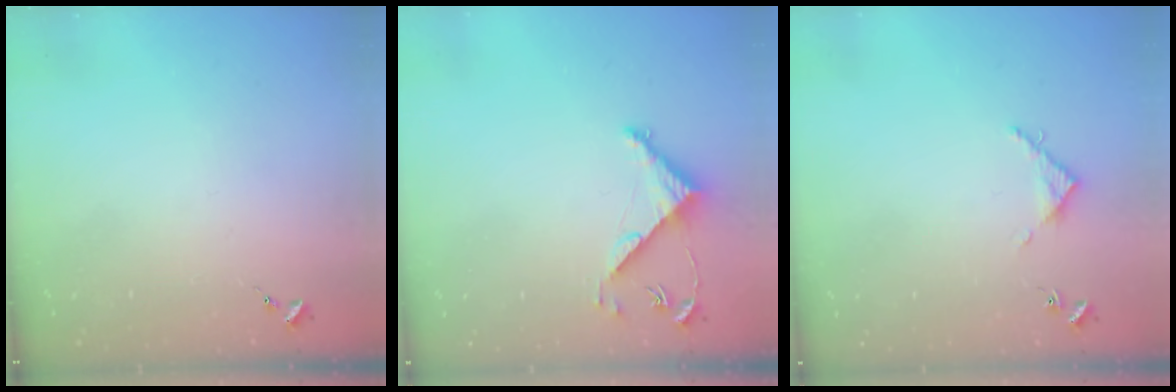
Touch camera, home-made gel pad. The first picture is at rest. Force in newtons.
{"total": 4.8, "press": 4.8, "slide": 0.3}
{"total": 4.0, "press": 4.0, "slide": 0.5}